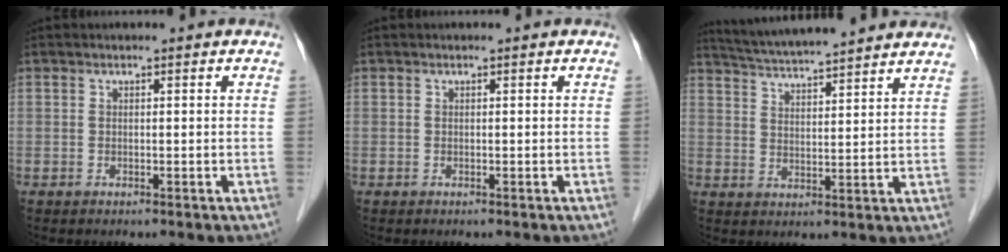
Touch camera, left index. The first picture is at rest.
{"total": 0.0}
{"total": 16.1, "force": [14.5, 0.7, 7.0], "torque": [-0.122, 0.027, 0.206]}